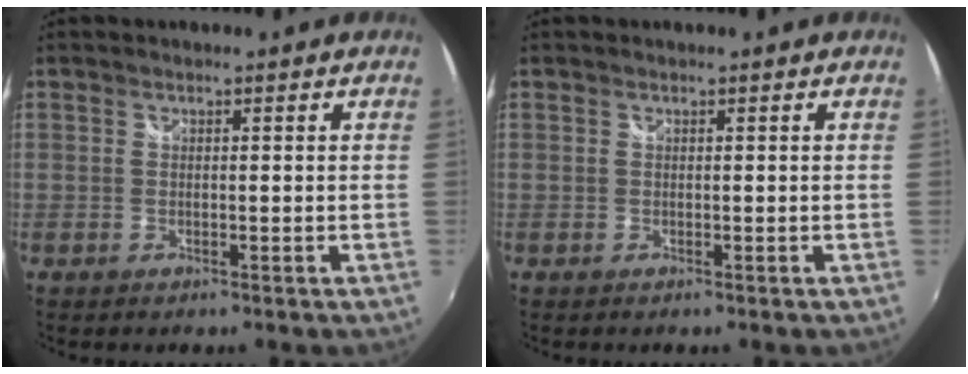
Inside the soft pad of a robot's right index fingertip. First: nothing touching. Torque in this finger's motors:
{"motor_torque": [0.24, 0.21, 0.02, 0.00]}